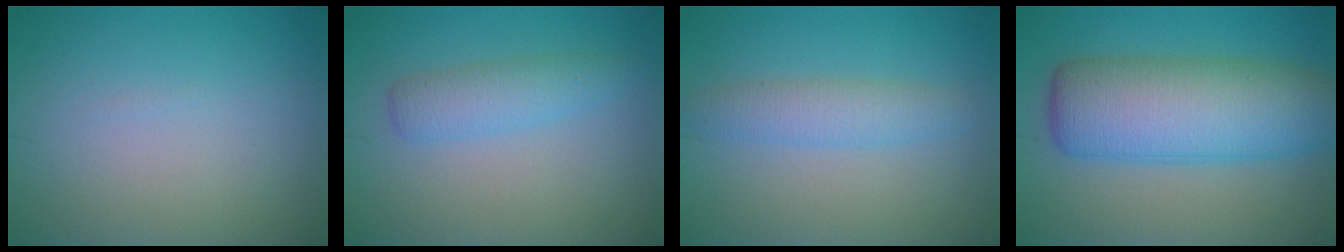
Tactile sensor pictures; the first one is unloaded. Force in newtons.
{"total": 2.8, "press": 2.7, "slide": 0.2}
{"total": 2.7, "press": 2.7, "slide": 0.1}
{"total": 10.3, "press": 10.3, "slide": 0.4}